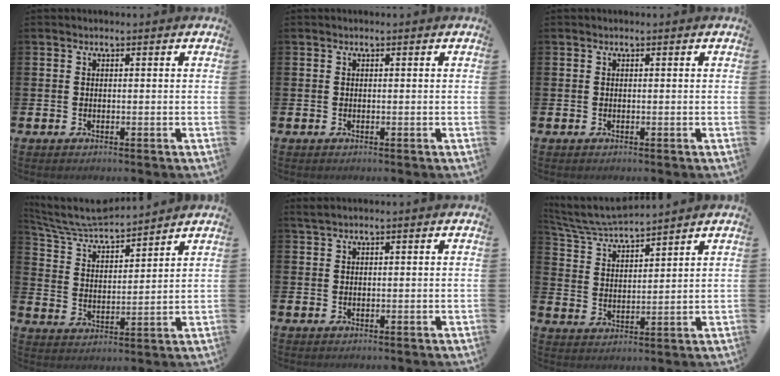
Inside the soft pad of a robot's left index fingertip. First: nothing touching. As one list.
[{"total": 0.0}, {"total": 0.0}, {"total": 6.4, "force": [6.2, 1.2, 1.4], "torque": [-0.065, -0.048, 0.105]}, {"total": 1.2, "force": [1.0, 0.0, 0.6], "torque": [-0.020, 0.006, 0.020]}, {"total": 5.7, "force": [5.5, 0.3, 1.2], "torque": [-0.052, -0.037, 0.096]}]